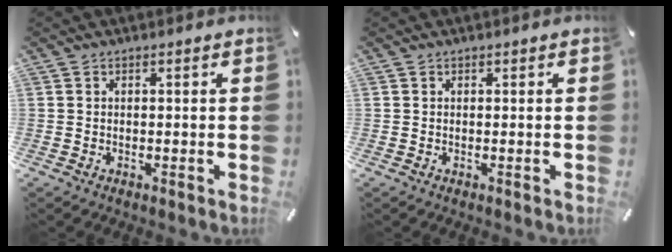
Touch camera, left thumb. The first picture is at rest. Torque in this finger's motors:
{"motor_torque": [0.00, 0.00, 0.00, 0.00, 0.00]}